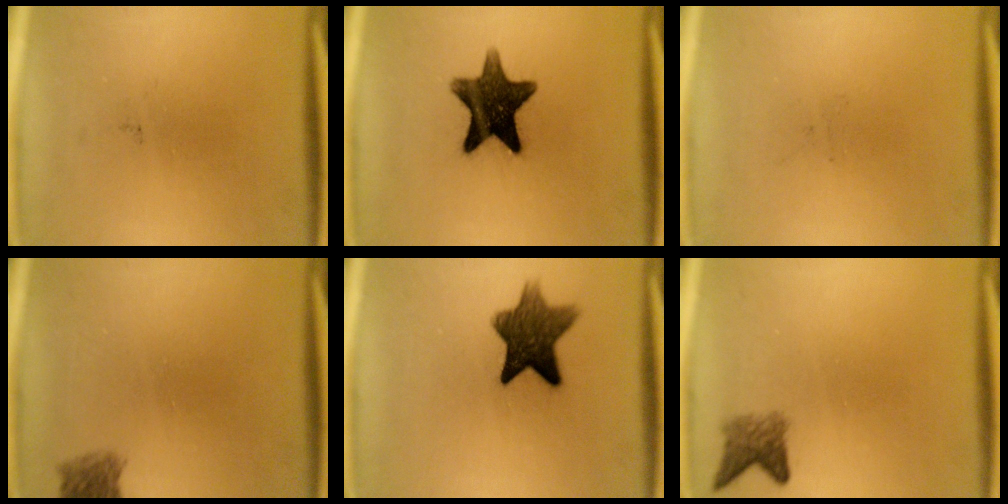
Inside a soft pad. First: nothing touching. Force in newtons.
{"total": 13.1}
{"total": 0.0}
{"total": 2.6}
{"total": 9.8}
{"total": 2.8}